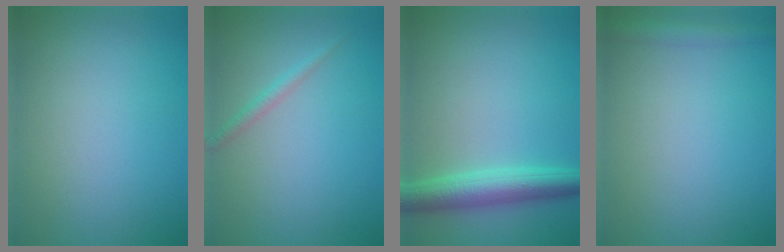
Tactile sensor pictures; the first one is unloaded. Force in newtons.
{"total": 1.1, "press": 1.1, "slide": 0.1}
{"total": 4.5, "press": 4.5, "slide": 0.1}
{"total": 1.8, "press": 1.8, "slide": 0.1}